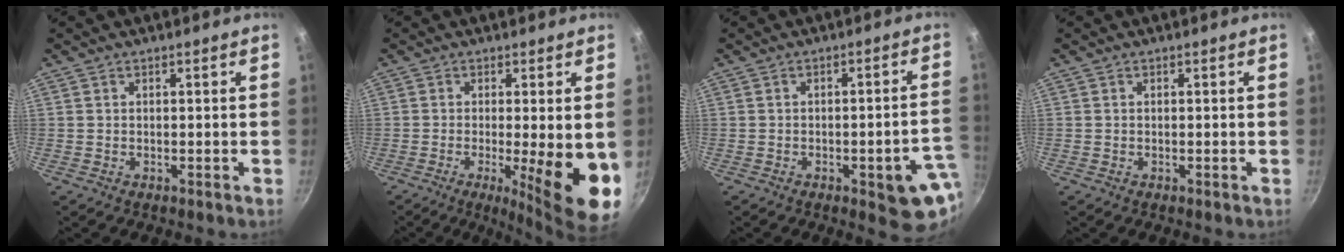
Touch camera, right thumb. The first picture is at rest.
{"total": 13.1, "force": [-2.4, 2.4, 12.6], "torque": [-0.170, -0.014, -0.026]}
{"total": 11.0, "force": [-3.4, 3.6, 9.8], "torque": [-0.082, 0.025, -0.037]}
{"total": 0.0}